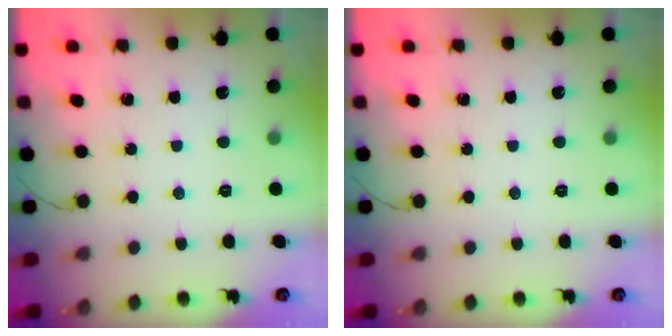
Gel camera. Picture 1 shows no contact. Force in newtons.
{"total": 0.0}